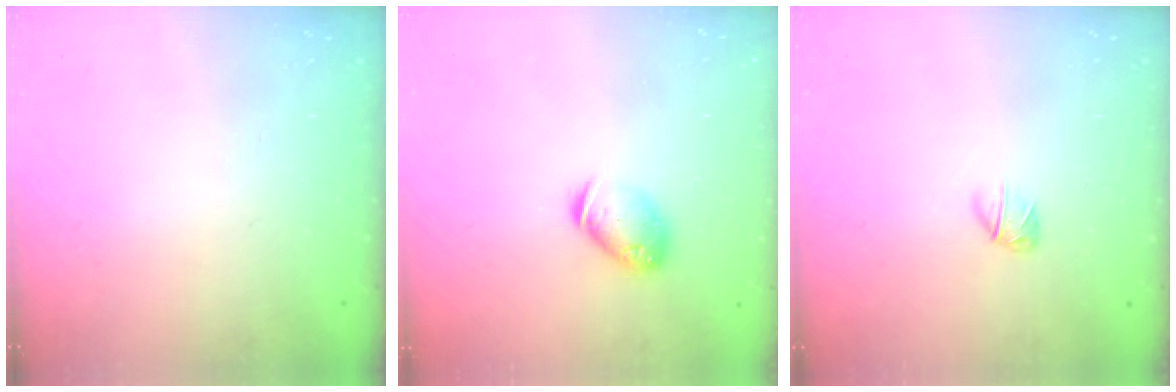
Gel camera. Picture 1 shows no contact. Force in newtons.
{"total": 9.6, "press": 9.5, "slide": 1.7}
{"total": 3.0, "press": 2.9, "slide": 0.7}